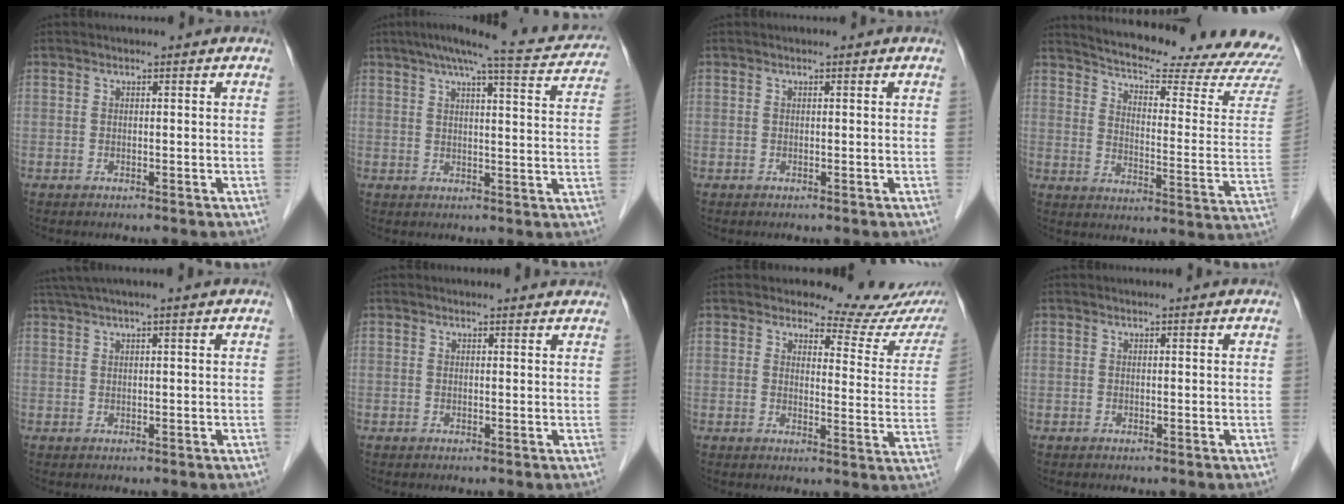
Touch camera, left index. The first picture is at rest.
{"total": 14.7, "force": [13.1, 1.0, 6.5], "torque": [-0.097, 0.009, 0.154]}
{"total": 0.0}
{"total": 25.8, "force": [24.0, 1.9, 9.2], "torque": [-0.140, -0.107, 0.288]}
{"total": 5.1, "force": [4.1, -1.2, 2.9], "torque": [-0.043, 0.032, 0.073]}
{"total": 3.3, "force": [3.3, 0.6, 0.3], "torque": [-0.008, 0.005, 0.026]}
{"total": 10.0, "force": [9.7, 1.8, 1.6], "torque": [0.003, -0.060, 0.089]}
{"total": 0.7, "force": [0.7, 0.0, 0.1], "torque": [-0.004, 0.004, 0.007]}